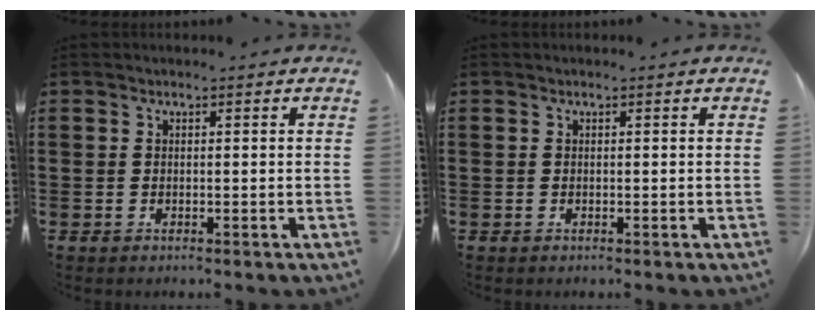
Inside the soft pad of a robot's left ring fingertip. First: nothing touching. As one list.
[{"total": 0.0}]